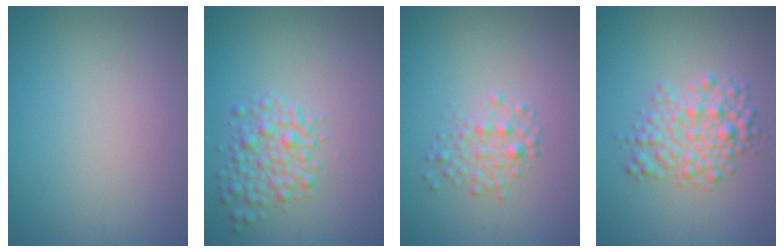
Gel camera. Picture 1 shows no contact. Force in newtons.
{"total": 3.0, "press": 3.0, "slide": 0.1}
{"total": 2.0, "press": 2.0, "slide": 0.1}
{"total": 4.1, "press": 4.1, "slide": 0.1}